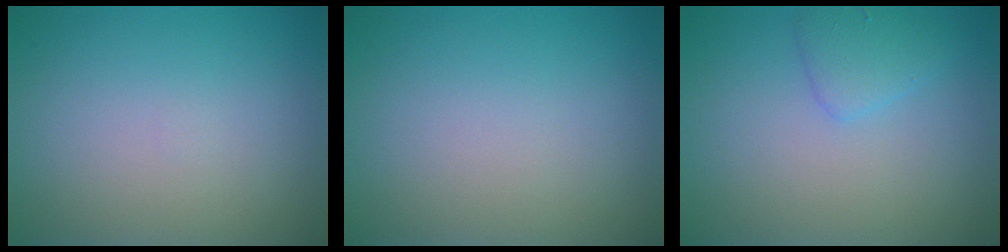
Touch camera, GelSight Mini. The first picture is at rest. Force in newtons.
{"total": 0.0}
{"total": 1.9, "press": 1.9, "slide": 0.1}